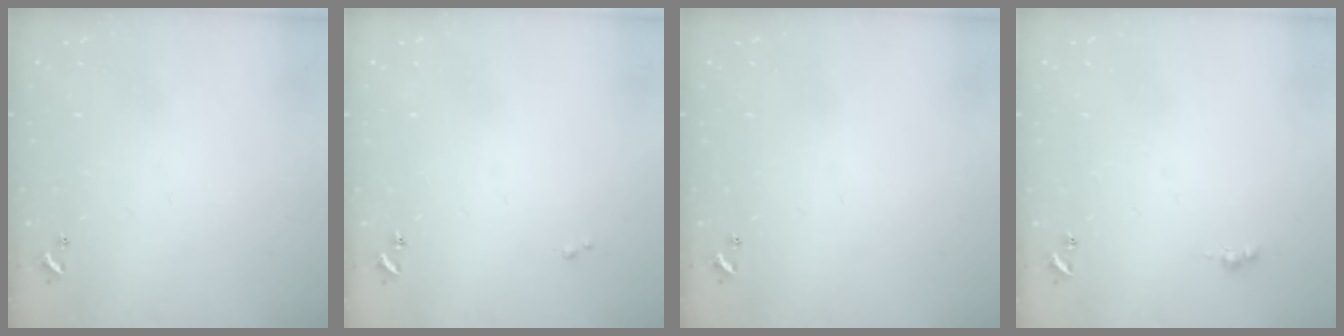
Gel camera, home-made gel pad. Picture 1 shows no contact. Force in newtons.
{"total": 0.0}
{"total": 0.0}
{"total": 1.1, "press": 1.1, "slide": 0.3}